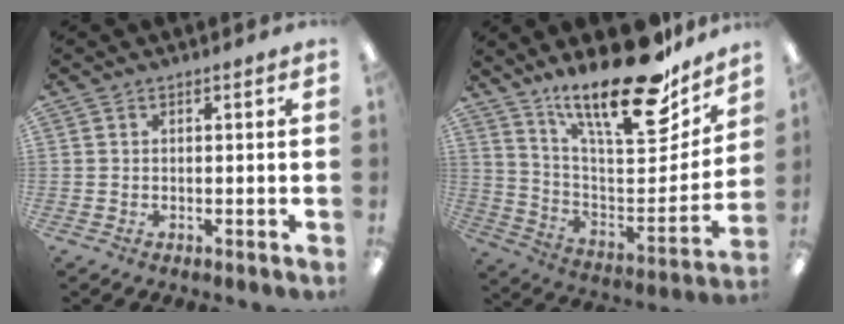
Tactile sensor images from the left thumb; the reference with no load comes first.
{"total": 24.4, "force": [18.6, 6.9, 14.2], "torque": [-0.214, -0.130, 0.309]}